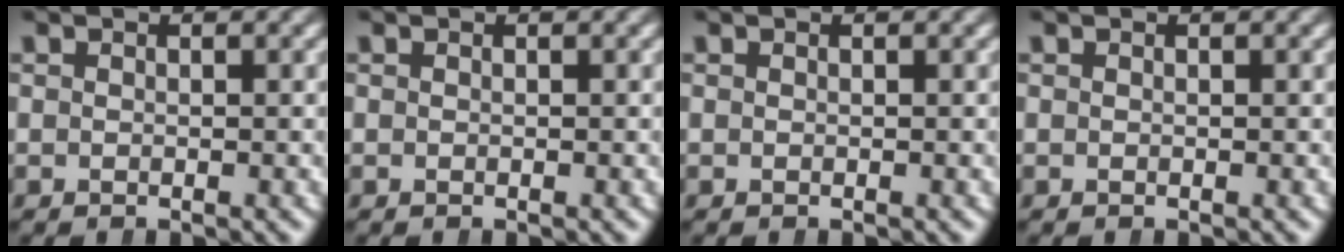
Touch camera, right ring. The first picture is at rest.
{"total": 0.0}
{"total": 0.0}
{"total": 0.0}